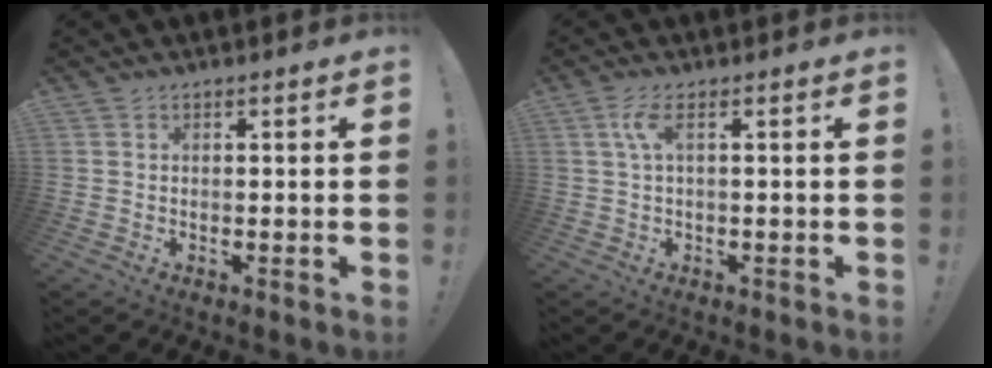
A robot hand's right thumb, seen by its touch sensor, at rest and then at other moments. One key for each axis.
{"total": 4.2, "fx": 0.9, "fy": 0.7, "fz": 4.0, "tx": -0.084, "ty": 0.002, "tz": 0.016}